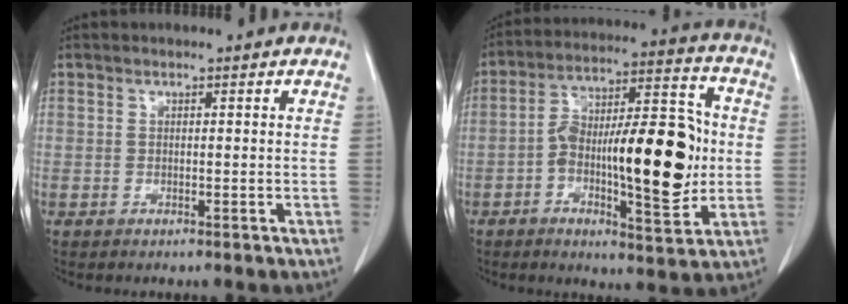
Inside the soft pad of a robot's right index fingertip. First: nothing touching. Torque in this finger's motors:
{"motor_torque": [1.75, -0.39, 0.87, 0.21]}